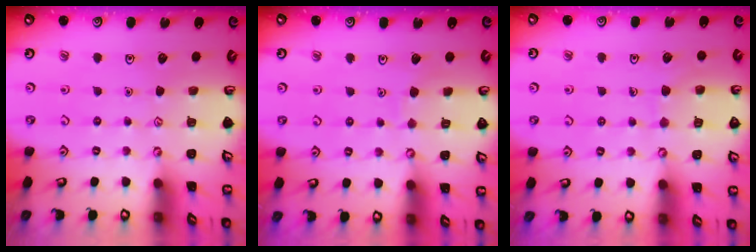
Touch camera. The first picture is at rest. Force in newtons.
{"total": 2.9, "press": 2.9, "slide": 0.2}
{"total": 5.9, "press": 5.9, "slide": 0.5}